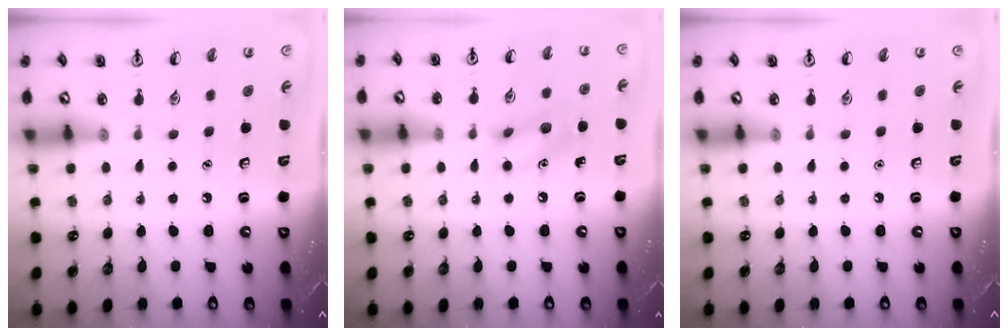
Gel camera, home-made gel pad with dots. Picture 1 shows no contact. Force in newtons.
{"total": 9.2, "press": 9.2, "slide": 1.1}
{"total": 0.0}